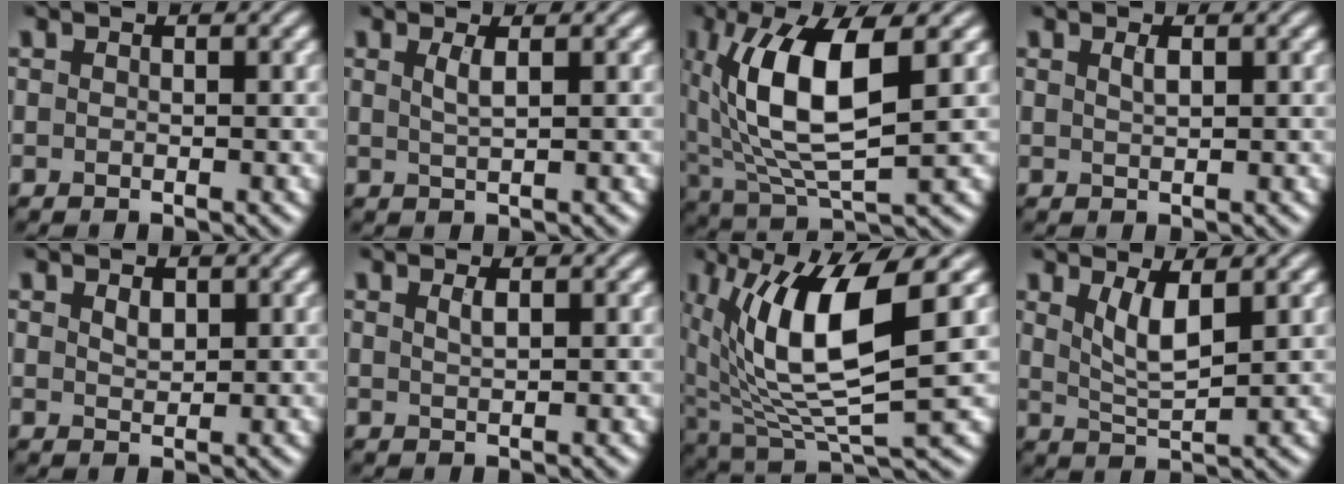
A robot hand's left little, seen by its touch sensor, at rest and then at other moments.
{"total": 1.6, "force": [0.6, 0.4, 1.4], "torque": [-0.026, 0.000, 0.008]}
{"total": 10.8, "force": [2.2, 3.9, 9.8], "torque": [-0.198, 0.001, 0.042]}
{"total": 0.9, "force": [0.5, 0.2, 0.7], "torque": [-0.015, 0.002, 0.010]}
{"total": 1.3, "force": [0.7, 0.7, 0.8], "torque": [-0.014, 0.000, 0.016]}
{"total": 1.0, "force": [0.5, 0.3, 0.8], "torque": [-0.013, 0.002, 0.009]}
{"total": 11.9, "force": [2.7, 4.0, 10.9], "torque": [-0.216, -0.008, 0.057]}
{"total": 3.3, "force": [1.5, 0.9, 2.8], "torque": [-0.057, -0.008, 0.032]}